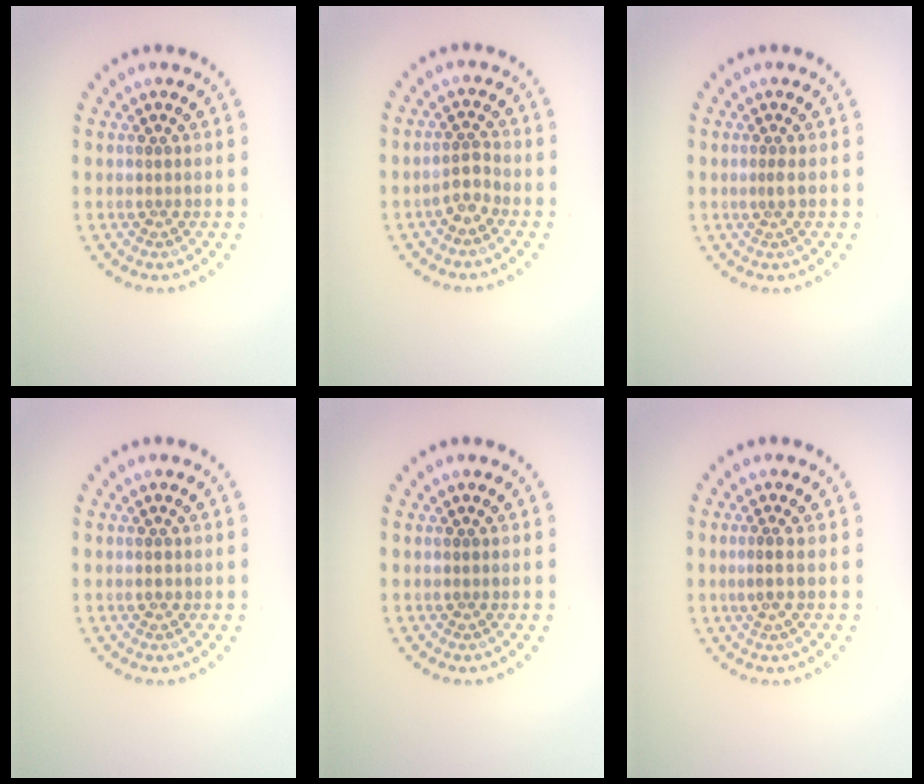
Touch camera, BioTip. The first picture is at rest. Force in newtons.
{"total": 1.6, "press": 1.1, "slide": 1.1}
{"total": 0.9, "press": 0.5, "slide": 0.7}
{"total": 0.7, "press": 0.7, "slide": 0.1}
{"total": 0.0}
{"total": 1.0, "press": 0.8, "slide": 0.7}